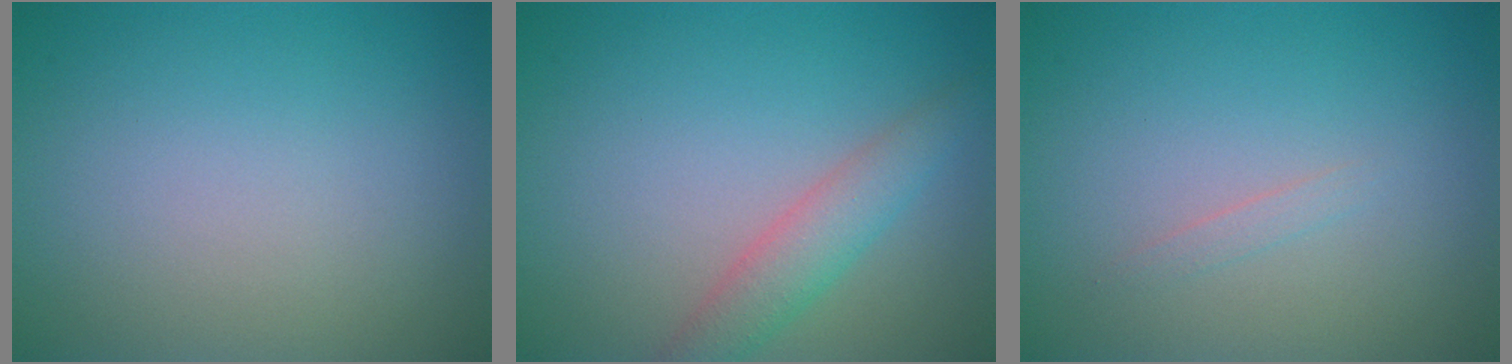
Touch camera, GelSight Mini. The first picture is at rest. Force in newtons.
{"total": 2.9, "press": 2.9, "slide": 0.1}
{"total": 0.6, "press": 0.6, "slide": 0.0}